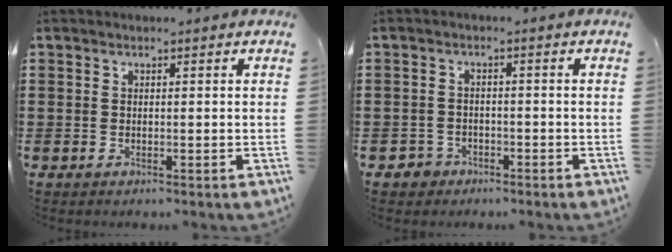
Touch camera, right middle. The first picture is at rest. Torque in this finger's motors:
{"motor_torque": [1.63, 0.21, 0.18, 0.01]}